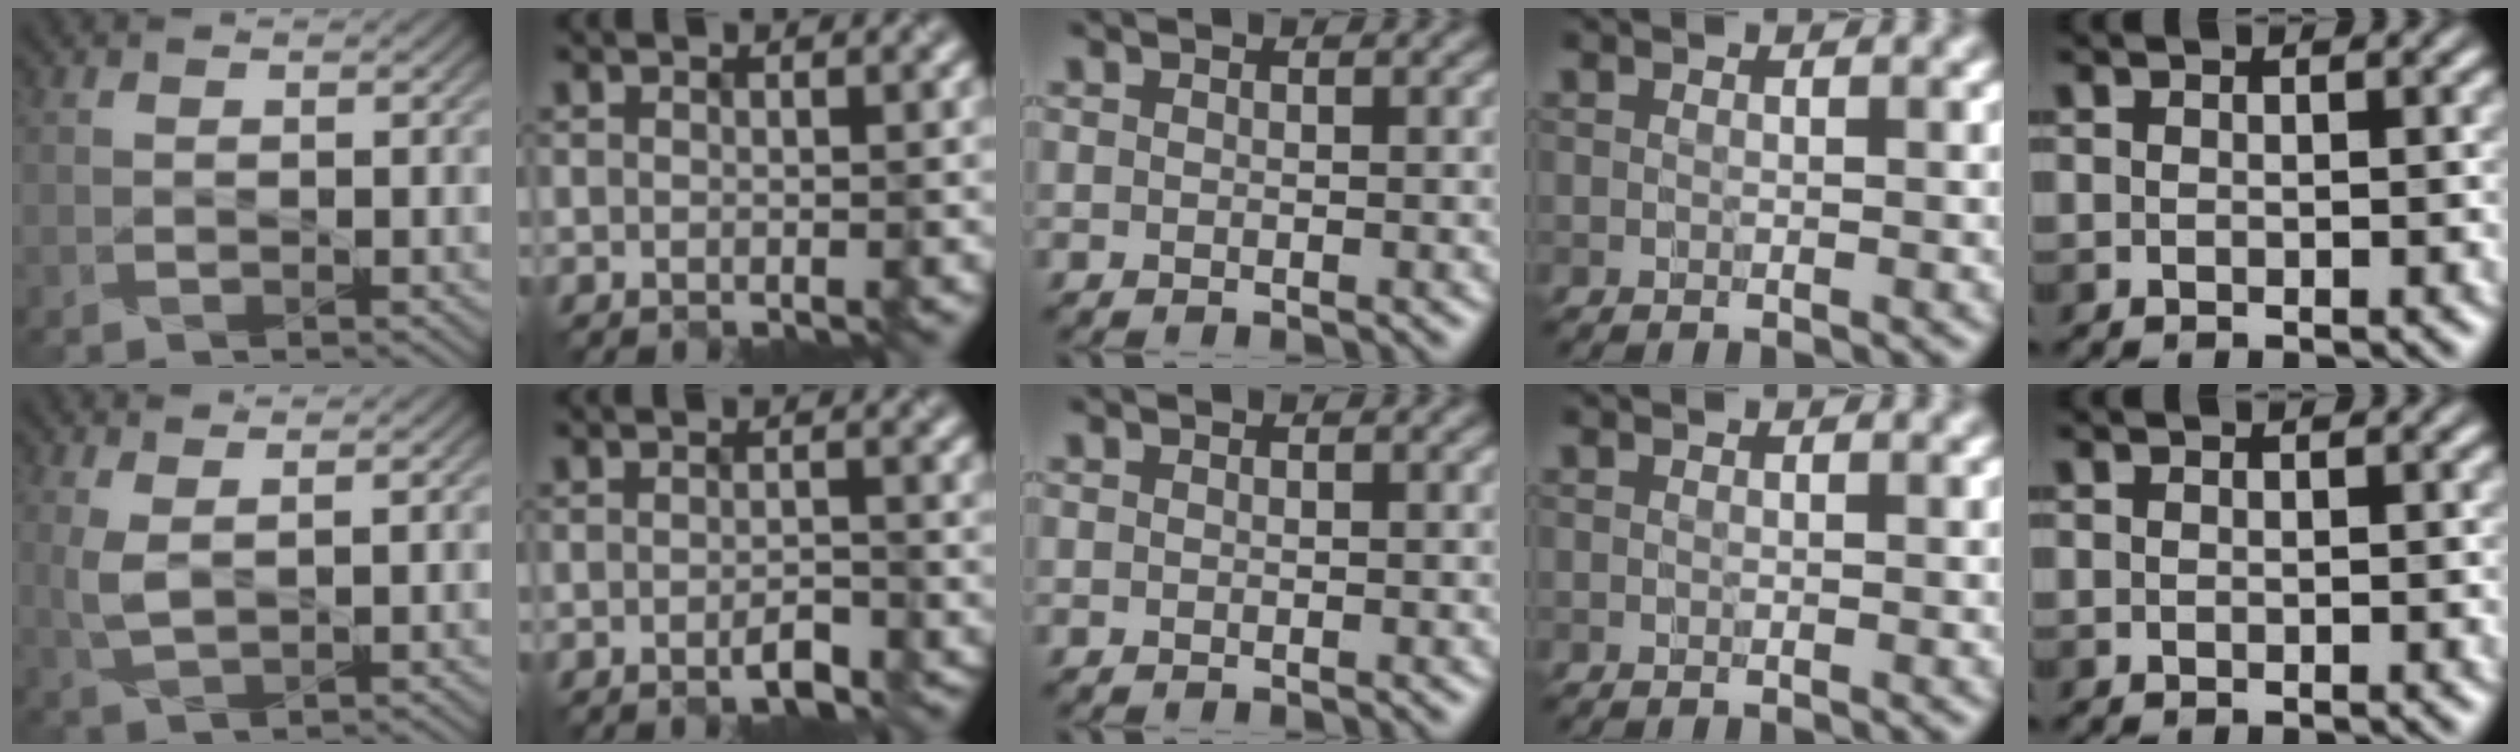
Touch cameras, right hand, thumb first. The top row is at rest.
{"thumb": {"total": 2.8, "force": [1.4, 0.8, 2.3], "torque": [-0.068, 0.003, 0.030]}, "index": {"total": 2.0, "force": [-1.3, 0.7, 1.4], "torque": [-0.027, -0.007, -0.014]}}